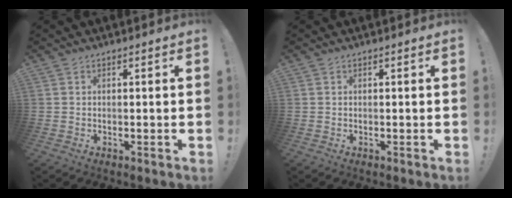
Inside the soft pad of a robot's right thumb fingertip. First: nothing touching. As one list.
[{"total": 0.0}]